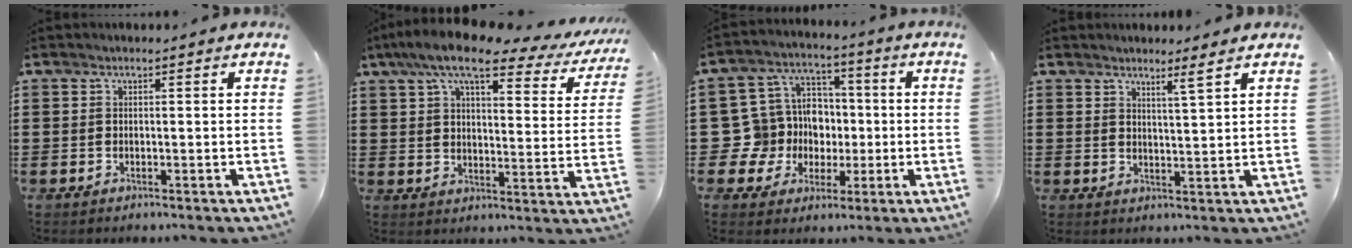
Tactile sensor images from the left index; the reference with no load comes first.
{"total": 10.6, "force": [7.9, 2.4, 6.7], "torque": [-0.142, -0.028, 0.132]}
{"total": 10.6, "force": [0.2, 10.0, 3.4], "torque": [-0.132, -0.005, 0.011]}
{"total": 3.2, "force": [2.7, -0.5, 1.7], "torque": [-0.030, -0.009, 0.045]}